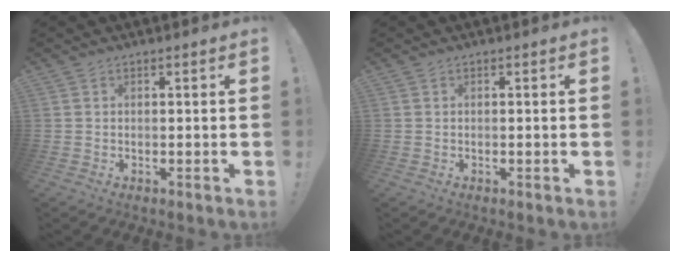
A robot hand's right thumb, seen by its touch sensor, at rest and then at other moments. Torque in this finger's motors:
{"motor_torque": [0.06, 0.01, 0.50, -0.01, -0.03]}